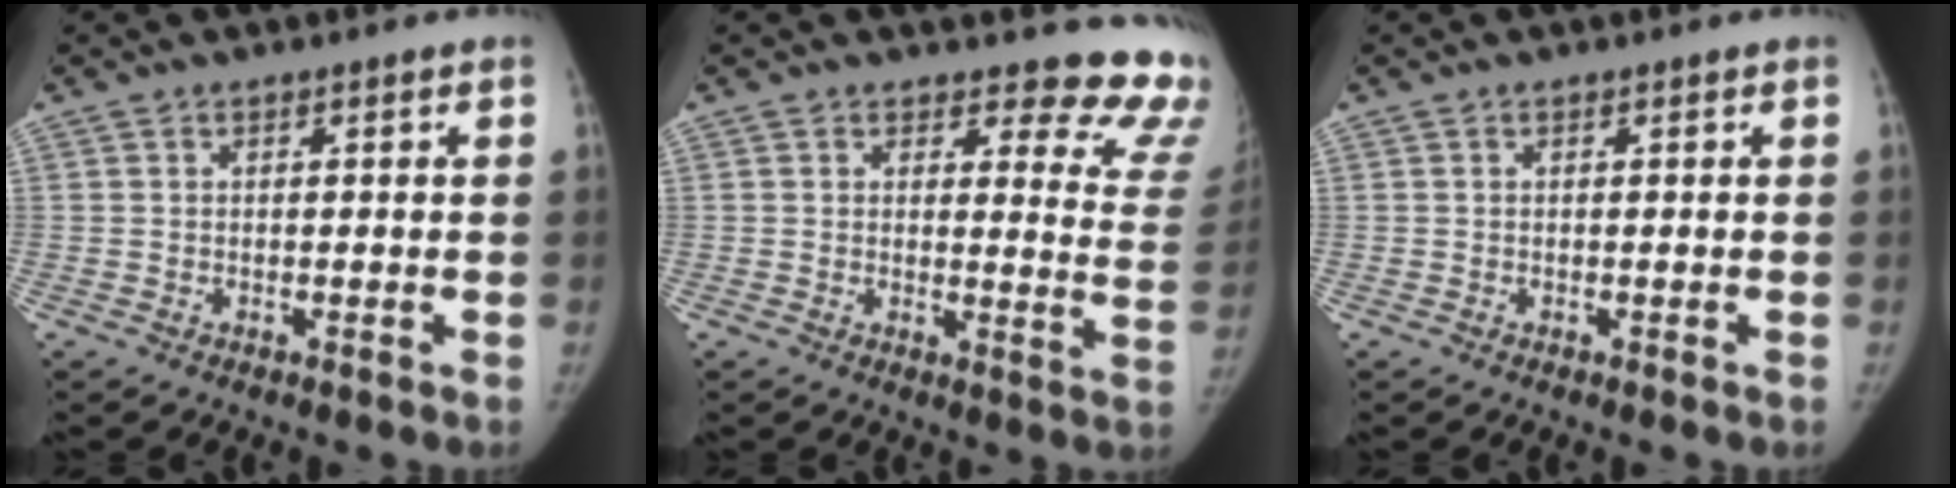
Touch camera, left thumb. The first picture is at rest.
{"total": 14.5, "force": [13.6, 4.1, 2.7], "torque": [0.026, -0.141, 0.116]}
{"total": 0.0}